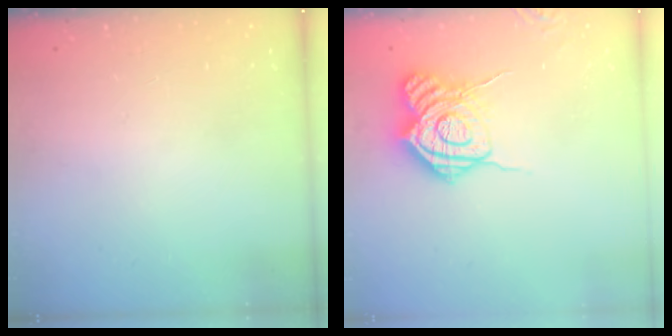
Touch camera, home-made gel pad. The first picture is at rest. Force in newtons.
{"total": 15.5, "press": 15.5, "slide": 1.1}